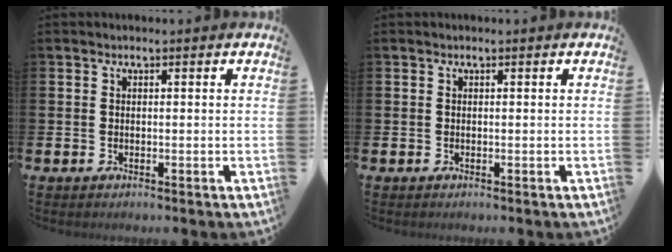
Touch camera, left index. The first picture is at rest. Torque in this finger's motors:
{"motor_torque": [0.00, 0.00, 0.03, 0.00]}